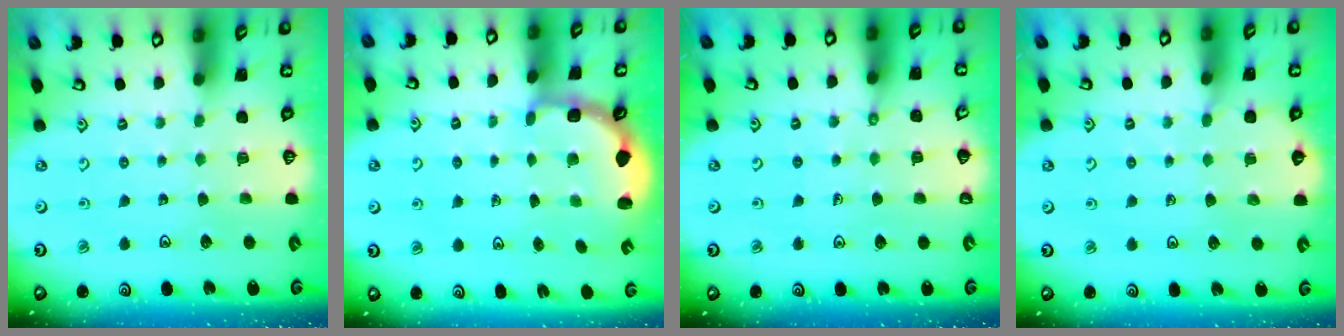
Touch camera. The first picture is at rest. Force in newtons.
{"total": 3.0, "press": 2.6, "slide": 1.5}
{"total": 2.3, "press": 2.3, "slide": 0.5}
{"total": 3.3, "press": 3.3, "slide": 0.5}